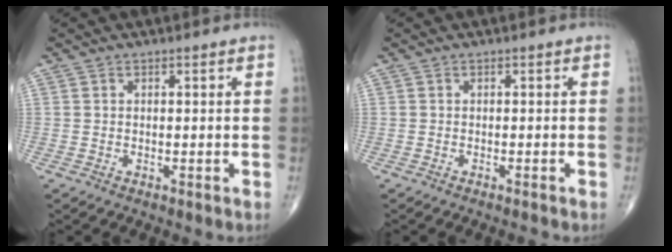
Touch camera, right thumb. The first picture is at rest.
{"total": 1.1, "force": [-0.9, -0.3, 0.5], "torque": [-0.011, 0.008, -0.011]}